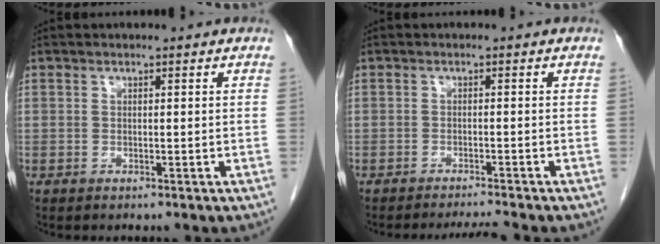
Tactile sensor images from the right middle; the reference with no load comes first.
{"total": 3.1, "force": [-2.8, -1.2, 0.4], "torque": [-0.011, -0.013, -0.044]}